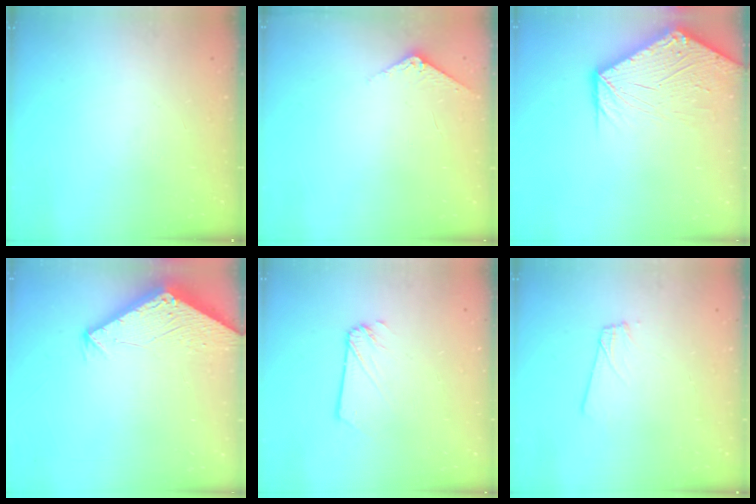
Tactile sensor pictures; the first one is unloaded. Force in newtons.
{"total": 3.7, "press": 3.7, "slide": 0.4}
{"total": 12.6, "press": 12.6, "slide": 1.3}
{"total": 2.9, "press": 2.9, "slide": 0.1}
{"total": 2.1, "press": 2.1, "slide": 0.0}
{"total": 1.8, "press": 1.8, "slide": 0.1}